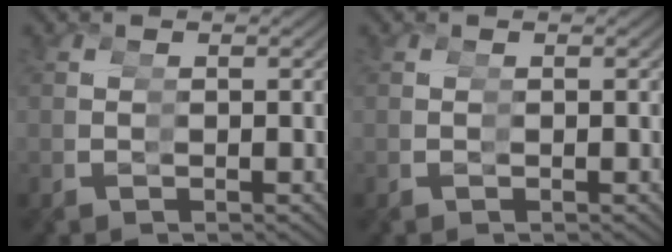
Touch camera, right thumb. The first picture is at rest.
{"total": 0.0}